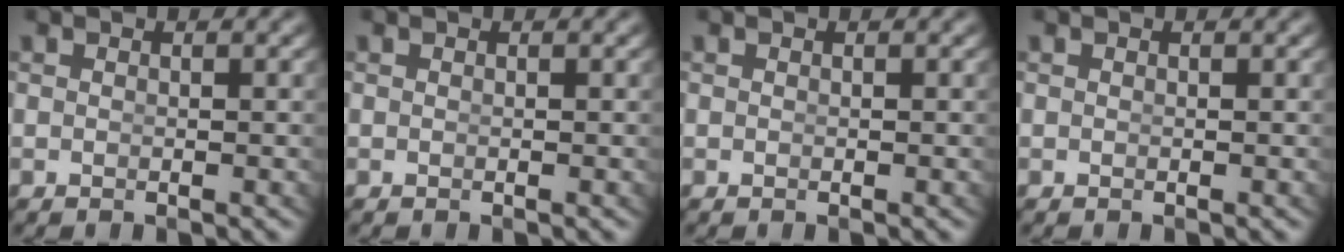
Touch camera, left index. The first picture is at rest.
{"total": 0.0}
{"total": 0.0}
{"total": 0.0}